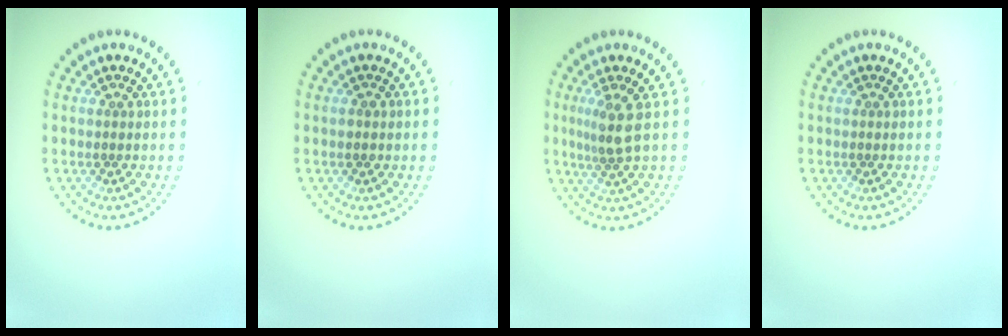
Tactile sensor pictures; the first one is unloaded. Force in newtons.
{"total": 0.9, "press": 0.9, "slide": 0.1}
{"total": 2.5, "press": 1.9, "slide": 1.6}
{"total": 0.0}